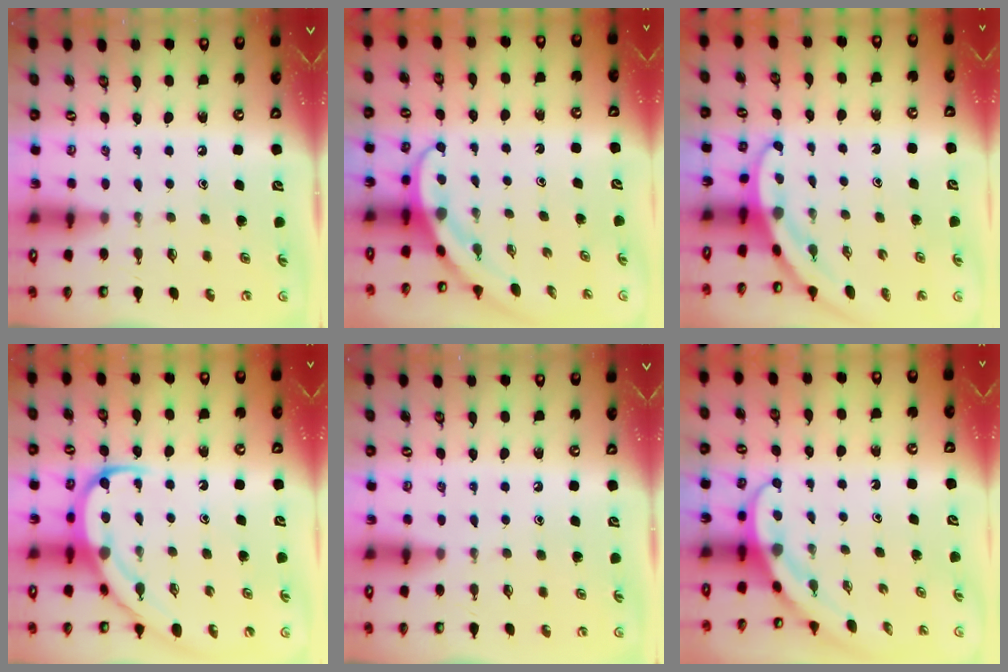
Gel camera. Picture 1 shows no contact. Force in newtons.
{"total": 3.9, "press": 3.9, "slide": 0.3}
{"total": 3.4, "press": 3.4, "slide": 0.1}
{"total": 10.1, "press": 10.0, "slide": 1.2}
{"total": 0.0}
{"total": 3.9, "press": 3.9, "slide": 0.3}